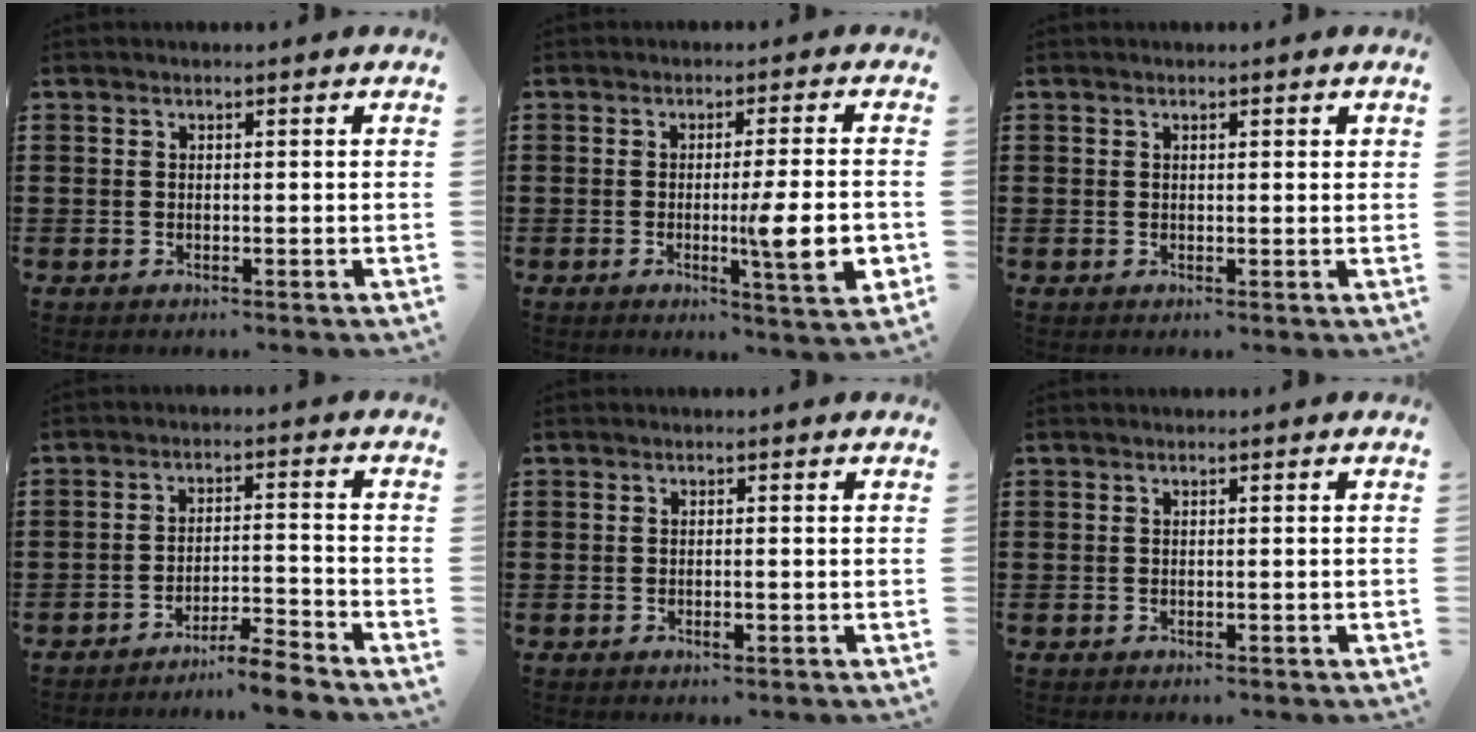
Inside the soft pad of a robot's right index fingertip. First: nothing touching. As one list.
[{"total": 9.0, "force": [-1.3, 1.0, 8.9], "torque": [-0.129, -0.017, -0.020]}, {"total": 0.5, "force": [0.3, 0.2, 0.4], "torque": [-0.008, 0.002, 0.006]}, {"total": 5.1, "force": [-4.9, -0.4, 1.5], "torque": [-0.026, -0.005, -0.097]}, {"total": 0.8, "force": [-0.3, 0.1, 0.7], "torque": [-0.013, -0.005, -0.004]}, {"total": 0.0}]